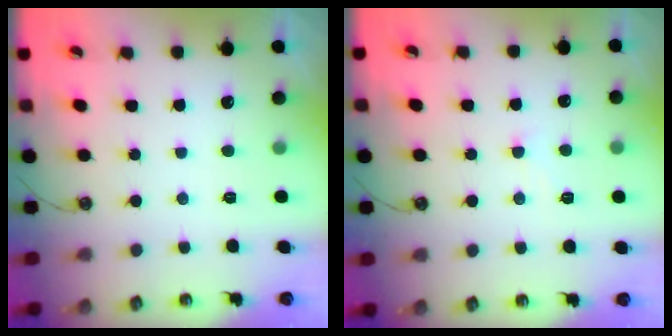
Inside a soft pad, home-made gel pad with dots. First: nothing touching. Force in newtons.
{"total": 0.6, "press": 0.5, "slide": 0.4}